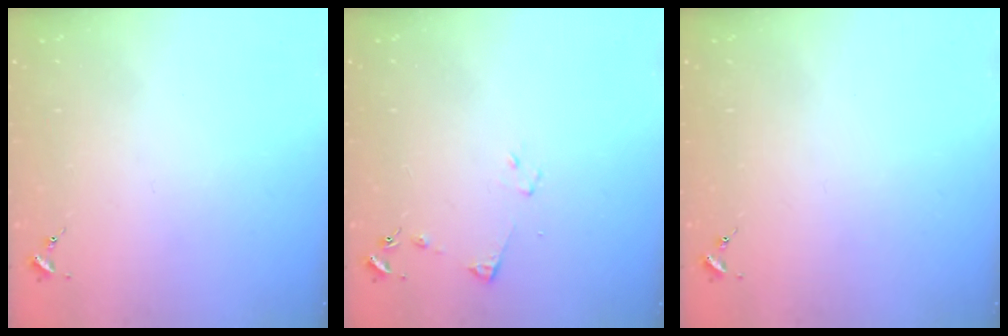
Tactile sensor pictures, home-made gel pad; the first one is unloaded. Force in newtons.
{"total": 4.5, "press": 4.5, "slide": 0.6}
{"total": 0.0}